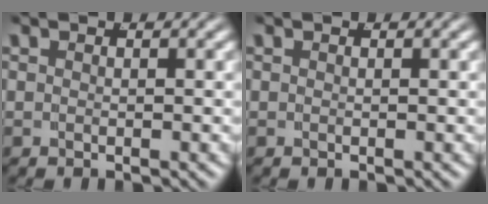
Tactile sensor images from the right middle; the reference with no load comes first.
{"total": 0.0}